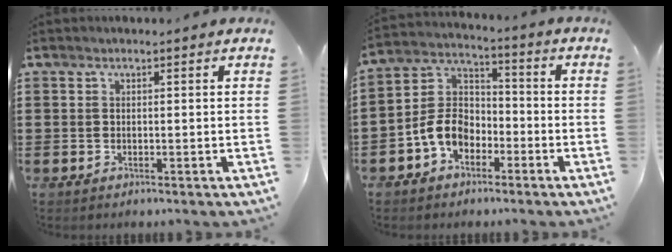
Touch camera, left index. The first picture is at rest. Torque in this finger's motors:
{"motor_torque": [1.44, 0.69, 0.72, 0.11]}